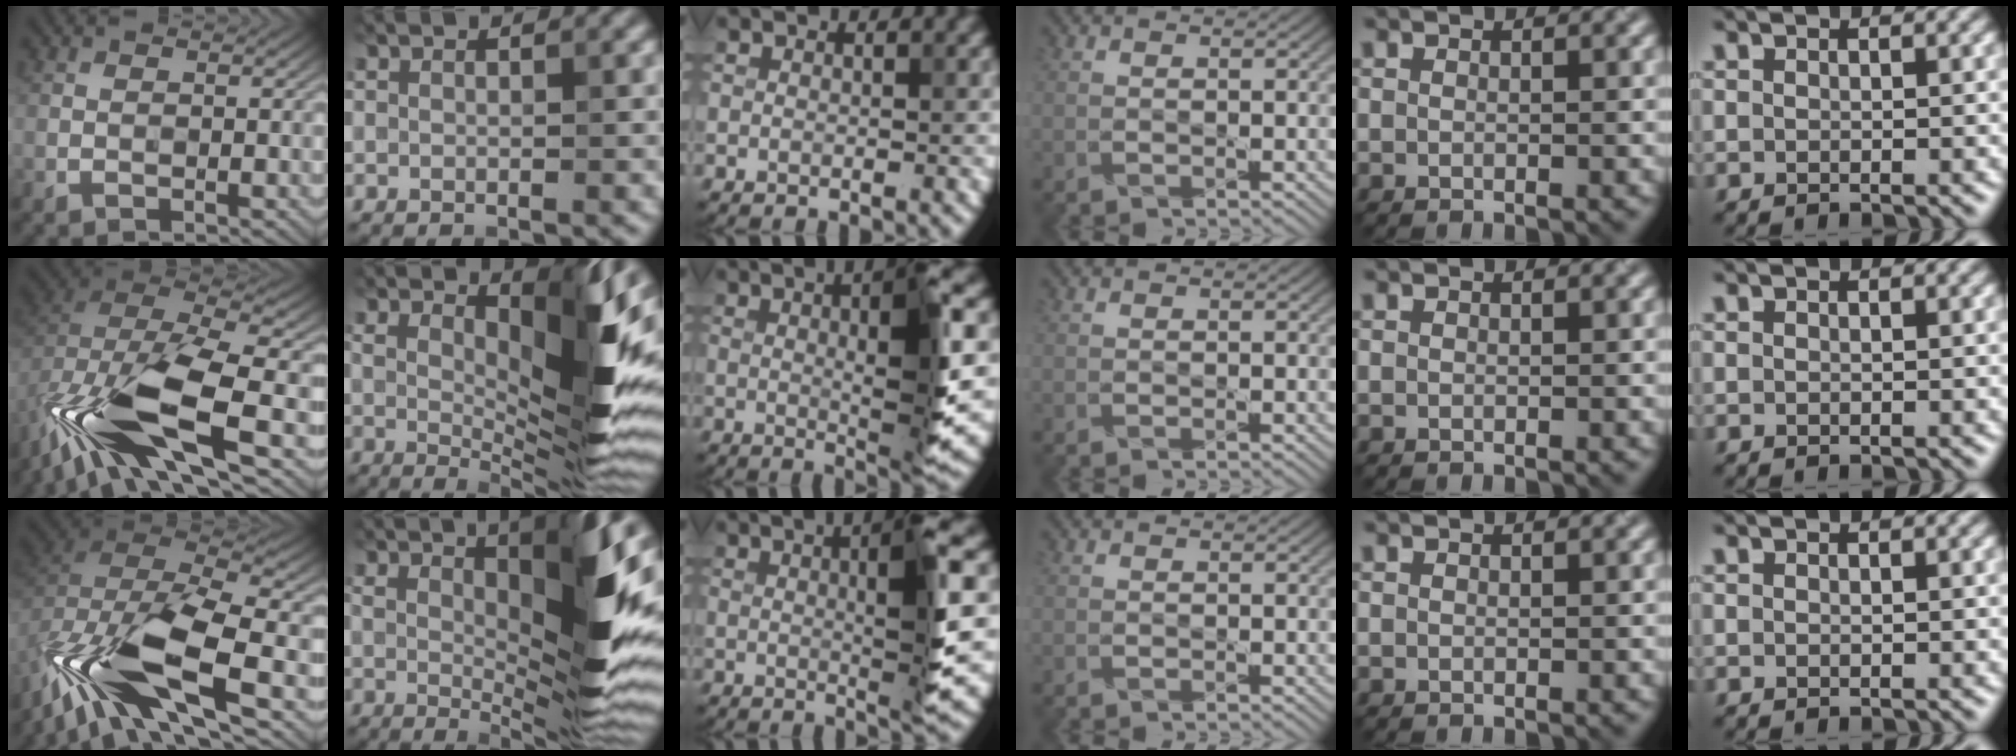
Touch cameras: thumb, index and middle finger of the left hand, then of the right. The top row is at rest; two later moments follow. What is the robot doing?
{"motion": "shake", "object": "box of matches"}